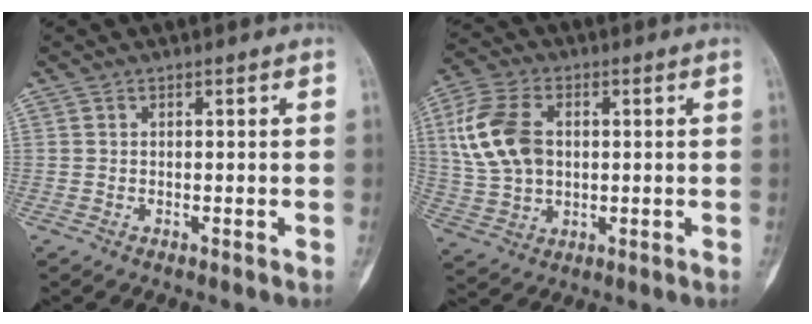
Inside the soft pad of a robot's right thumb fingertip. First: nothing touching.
{"total": 12.9, "force": [2.2, 8.7, 9.3], "torque": [-0.179, 0.002, 0.041]}